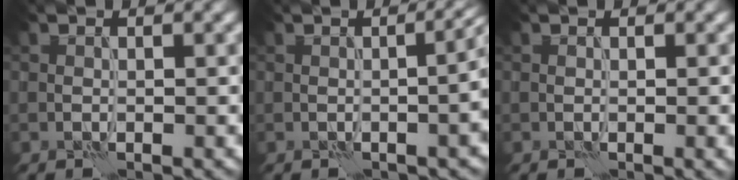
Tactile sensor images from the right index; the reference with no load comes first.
{"total": 6.3, "force": [0.4, 3.1, 5.4], "torque": [-0.019, 0.027, -0.012]}
{"total": 1.3, "force": [0.0, 0.3, 1.2], "torque": [-0.017, -0.002, -0.001]}